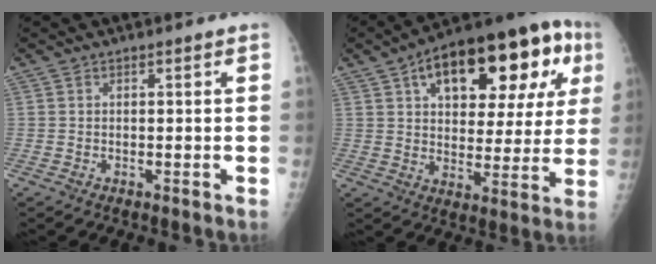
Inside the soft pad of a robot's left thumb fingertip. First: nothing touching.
{"total": 24.7, "force": [9.8, 11.9, 19.3], "torque": [-0.239, 0.021, 0.138]}